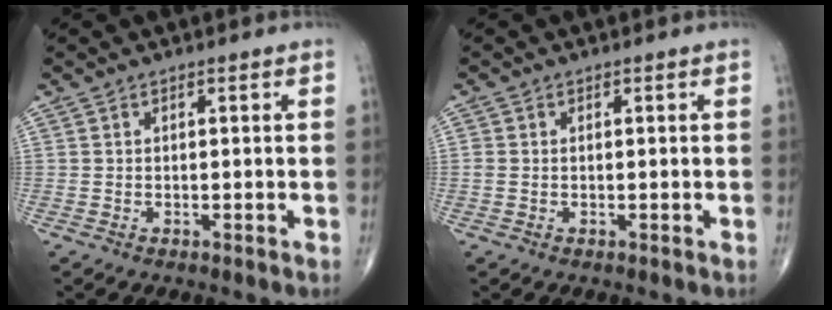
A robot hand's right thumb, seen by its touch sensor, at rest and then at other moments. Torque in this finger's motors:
{"motor_torque": [0.01, -0.37, 0.33, 0.09, -0.01]}